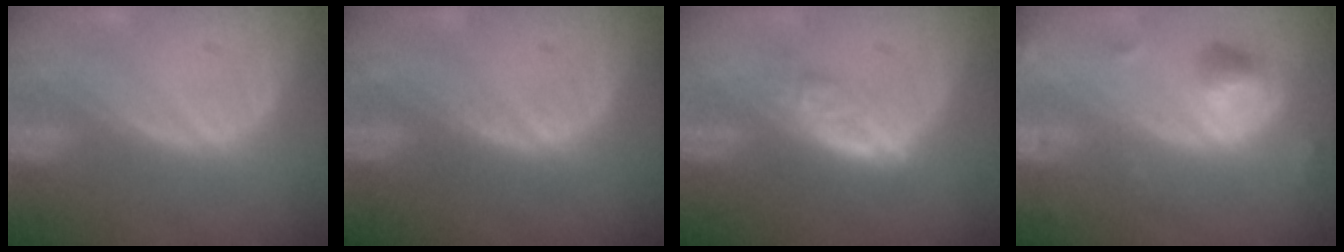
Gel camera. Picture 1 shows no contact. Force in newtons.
{"total": 0.7, "press": 0.6, "slide": 0.3}
{"total": 4.6, "press": 4.2, "slide": 1.9}
{"total": 5.4, "press": 5.0, "slide": 2.0}